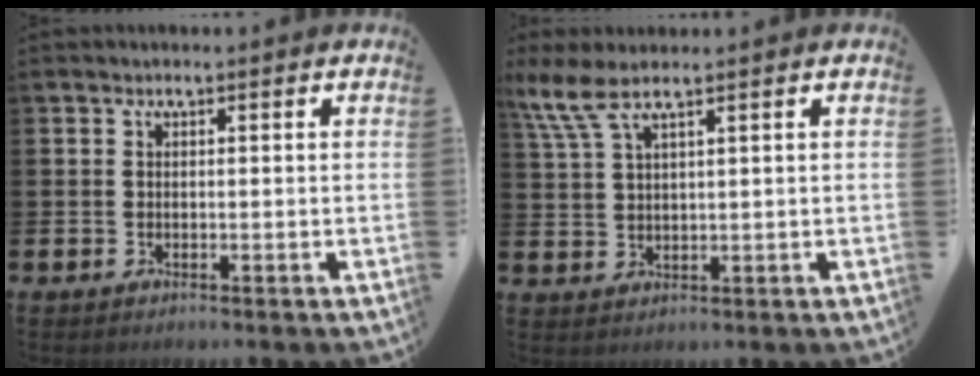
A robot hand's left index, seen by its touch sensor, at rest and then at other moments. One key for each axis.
{"total": 5.2, "fx": 3.9, "fy": 0.9, "fz": 3.4, "tx": -0.082, "ty": -0.005, "tz": 0.071}